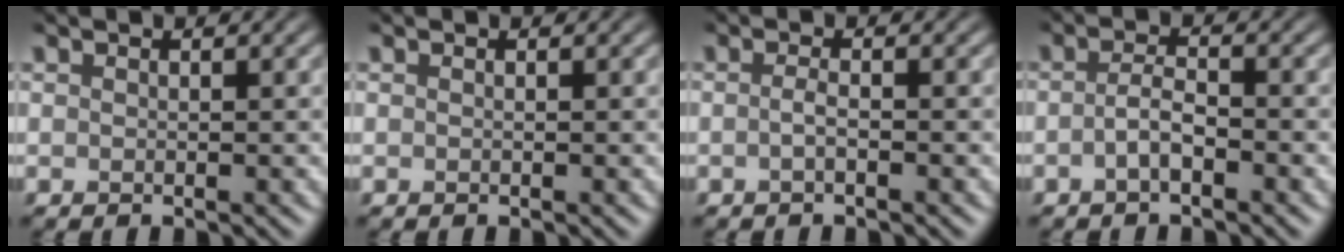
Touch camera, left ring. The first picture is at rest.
{"total": 0.0}
{"total": 1.1, "force": [-0.5, 0.0, 1.0], "torque": [-0.025, 0.001, -0.010]}
{"total": 1.9, "force": [-1.0, 0.4, 1.6], "torque": [-0.039, 0.004, -0.022]}